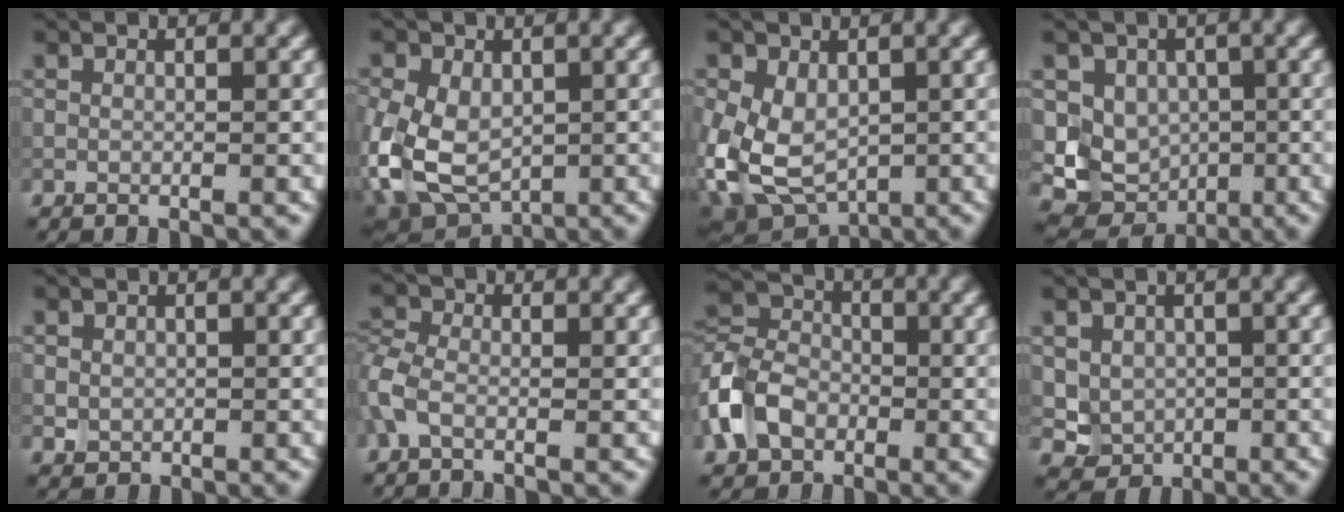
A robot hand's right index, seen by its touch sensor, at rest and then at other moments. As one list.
[{"total": 8.9, "force": [-2.0, 6.0, 6.3], "torque": [-0.149, -0.017, -0.039]}, {"total": 8.0, "force": [-1.4, 5.5, 5.6], "torque": [-0.131, -0.020, -0.017]}, {"total": 6.3, "force": [-0.2, 5.8, 2.6], "torque": [-0.012, -0.009, -0.007]}, {"total": 1.3, "force": [0.1, 1.2, 0.5], "torque": [-0.005, -0.005, 0.003]}, {"total": 2.6, "force": [-0.8, 1.6, 1.8], "torque": [-0.047, 0.006, -0.032]}, {"total": 6.6, "force": [-2.7, 4.8, 3.6], "torque": [-0.074, 0.010, -0.073]}, {"total": 3.1, "force": [0.1, 2.8, 1.3], "torque": [-0.022, -0.009, 0.008]}]